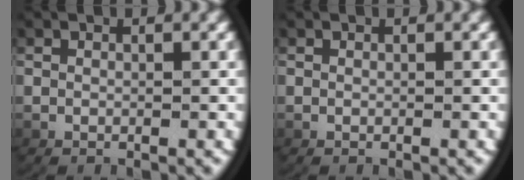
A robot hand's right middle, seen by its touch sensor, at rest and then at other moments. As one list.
[{"total": 0.0}]